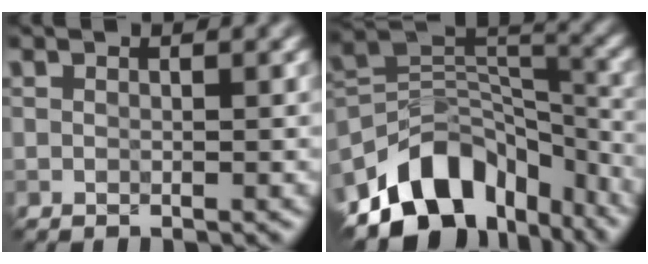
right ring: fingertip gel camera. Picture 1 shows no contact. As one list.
[{"total": 11.3, "force": [-7.0, 7.0, 5.5], "torque": [-0.080, 0.003, -0.115]}]